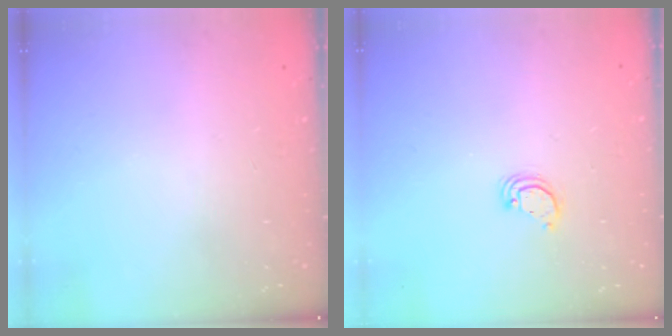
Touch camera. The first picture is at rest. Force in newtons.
{"total": 3.5, "press": 3.5, "slide": 0.3}